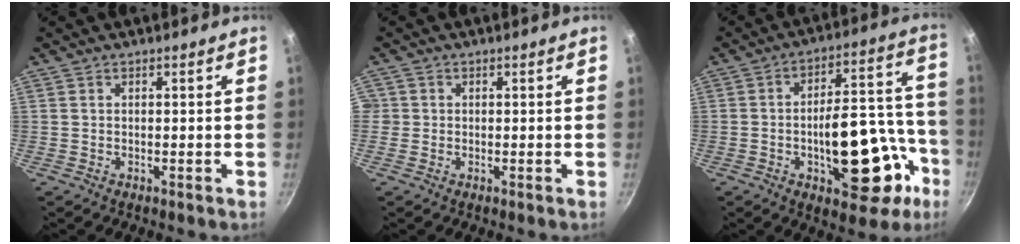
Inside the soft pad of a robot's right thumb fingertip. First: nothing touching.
{"total": 1.6, "force": [-0.1, 1.6, 0.2], "torque": [0.006, 0.005, -0.005]}
{"total": 20.8, "force": [-7.3, 9.9, 16.8], "torque": [-0.174, 0.060, -0.096]}